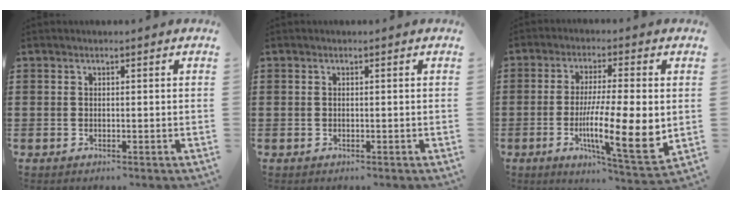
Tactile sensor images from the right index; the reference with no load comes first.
{"total": 0.0}
{"total": 12.6, "force": [-1.7, 2.2, 12.3], "torque": [-0.212, -0.021, -0.031]}